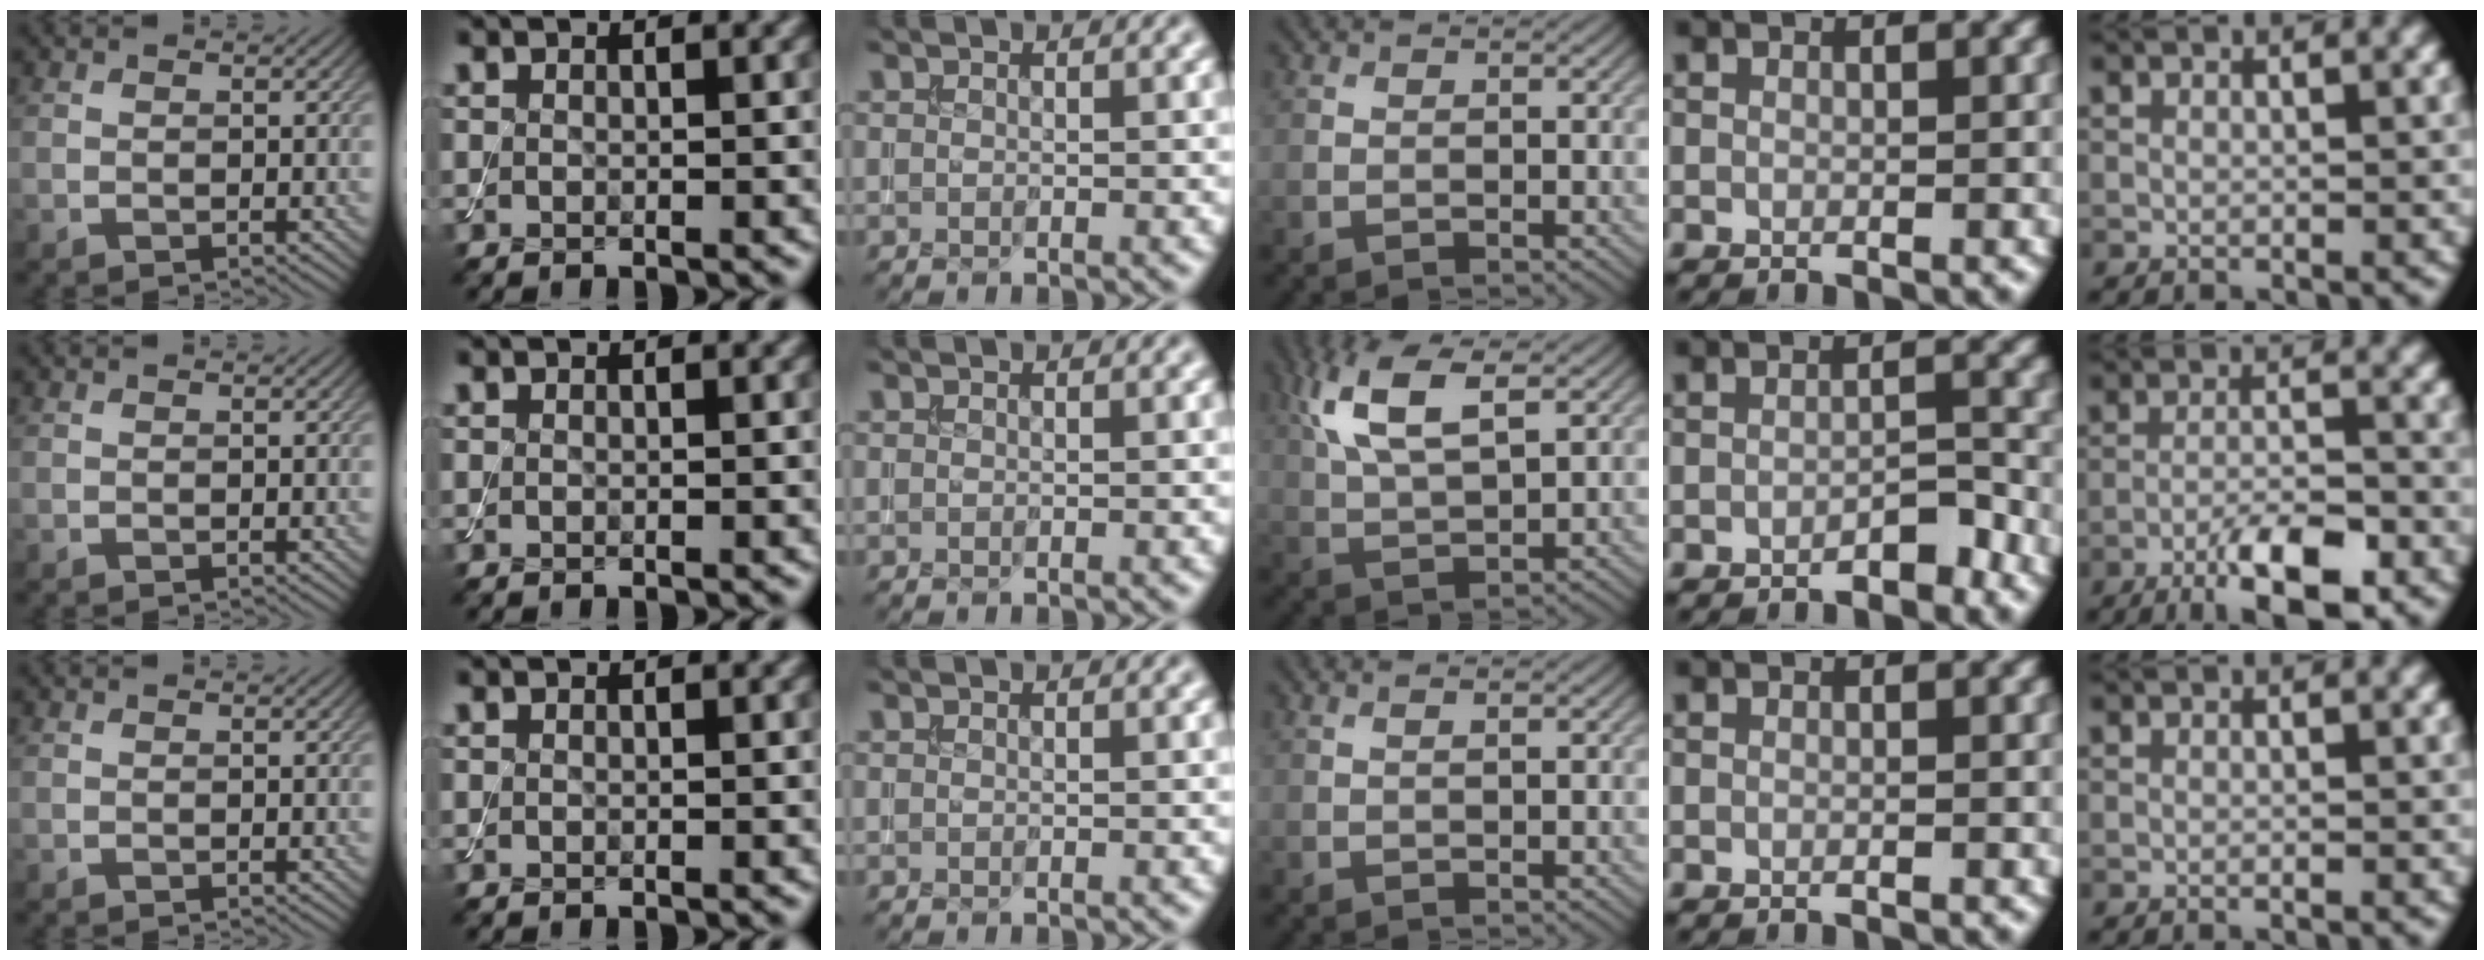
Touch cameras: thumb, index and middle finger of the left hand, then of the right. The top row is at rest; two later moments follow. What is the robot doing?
{"motion": "assemble", "object": "toy tower of hanoi"}